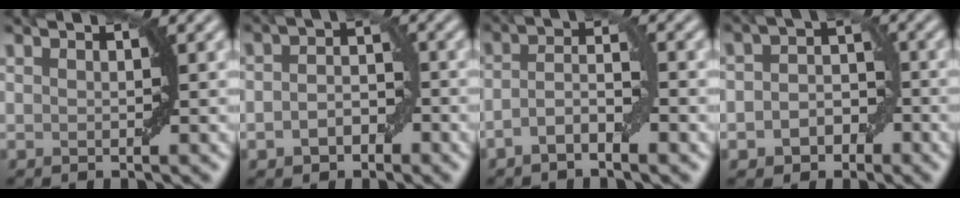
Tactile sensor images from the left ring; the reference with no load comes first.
{"total": 3.3, "force": [-1.2, 2.3, 2.1], "torque": [-0.030, 0.002, -0.023]}
{"total": 3.6, "force": [-1.6, 1.2, 2.9], "torque": [-0.056, 0.008, -0.035]}
{"total": 4.0, "force": [-1.5, 3.1, 2.0], "torque": [-0.008, 0.002, -0.036]}